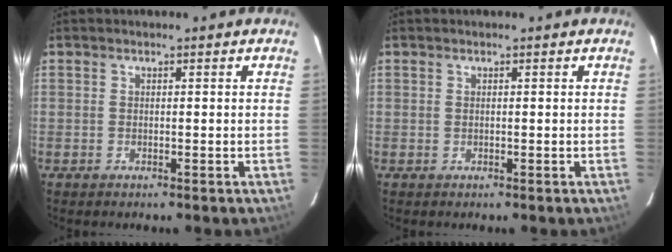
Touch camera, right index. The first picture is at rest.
{"total": 0.0}